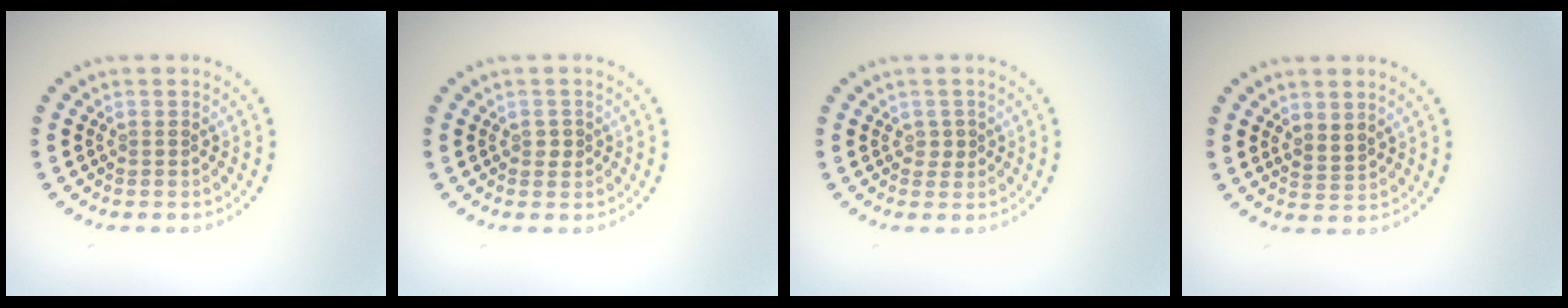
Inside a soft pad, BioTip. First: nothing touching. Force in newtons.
{"total": 0.9, "press": 0.9, "slide": 0.1}
{"total": 0.8, "press": 0.7, "slide": 0.3}
{"total": 1.7, "press": 1.4, "slide": 0.9}